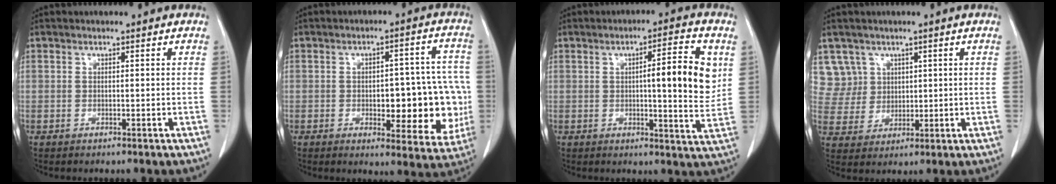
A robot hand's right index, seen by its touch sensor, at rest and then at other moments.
{"total": 14.1, "force": [-2.2, 5.7, 12.7], "torque": [-0.128, 0.028, -0.017]}
{"total": 9.7, "force": [2.1, 1.5, 9.3], "torque": [-0.126, 0.001, 0.024]}
{"total": 6.3, "force": [3.3, 5.4, -0.4], "torque": [0.014, 0.012, 0.073]}